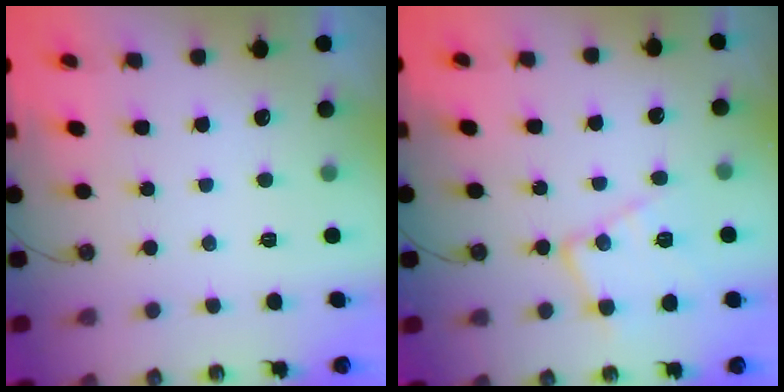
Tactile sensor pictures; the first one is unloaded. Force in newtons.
{"total": 13.0, "press": 12.9, "slide": 1.3}